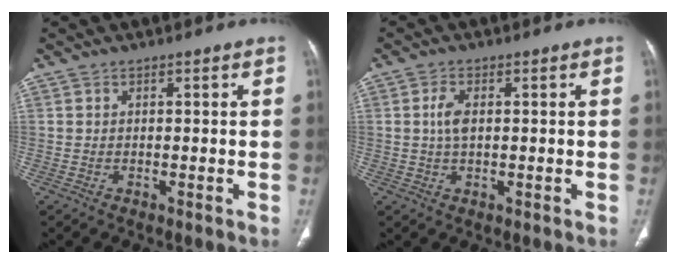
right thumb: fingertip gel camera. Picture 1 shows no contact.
{"total": 3.2, "force": [0.3, 1.7, 2.7], "torque": [-0.057, 0.002, 0.003]}